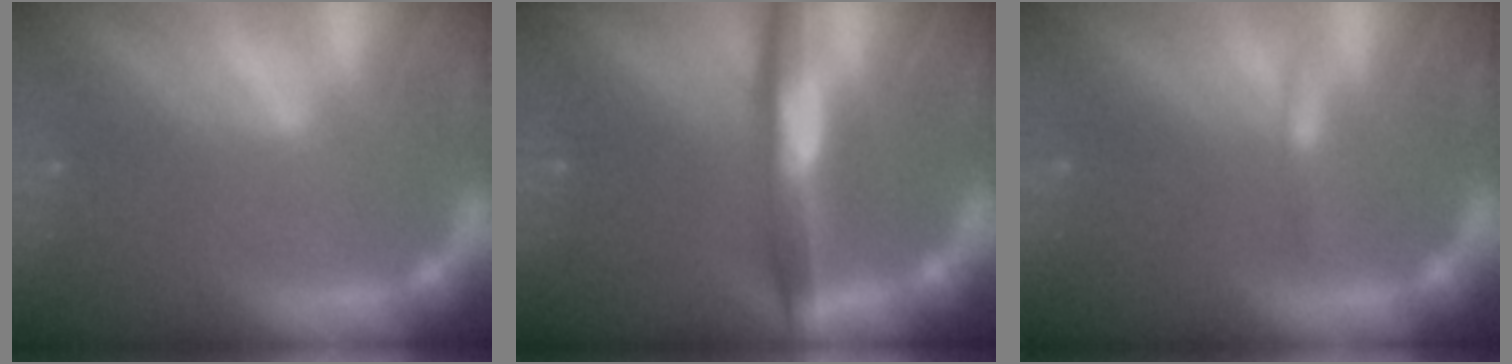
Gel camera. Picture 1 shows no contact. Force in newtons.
{"total": 5.5}
{"total": 0.9}